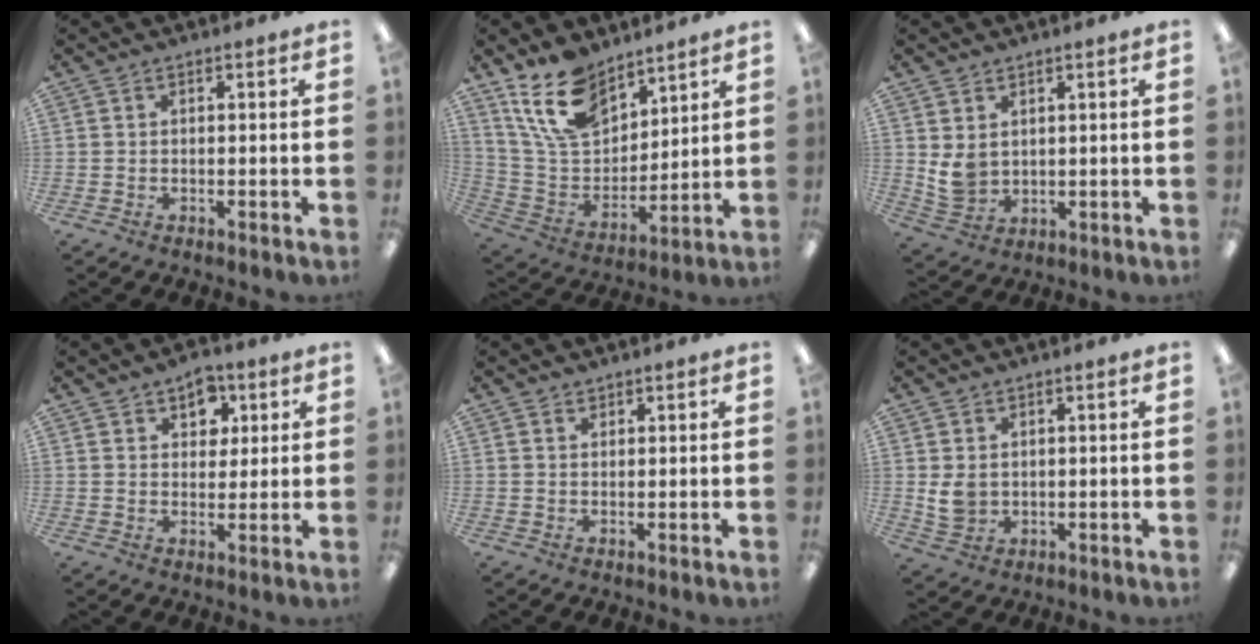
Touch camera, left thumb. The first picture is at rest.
{"total": 15.5, "force": [11.2, 8.0, 7.0], "torque": [-0.154, -0.047, 0.215]}
{"total": 5.3, "force": [2.2, 4.1, 2.6], "torque": [-0.061, -0.011, 0.041]}
{"total": 6.5, "force": [3.9, 4.6, 2.6], "torque": [-0.027, -0.011, 0.064]}
{"total": 1.2, "force": [1.1, 0.5, 0.0], "torque": [0.000, 0.000, 0.021]}
{"total": 4.5, "force": [1.1, 3.7, 2.3], "torque": [-0.045, 0.000, 0.021]}